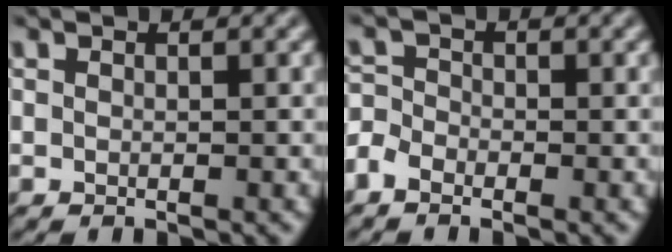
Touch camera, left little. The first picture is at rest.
{"total": 2.6, "force": [-1.7, 1.7, 1.0], "torque": [-0.023, 0.002, -0.043]}